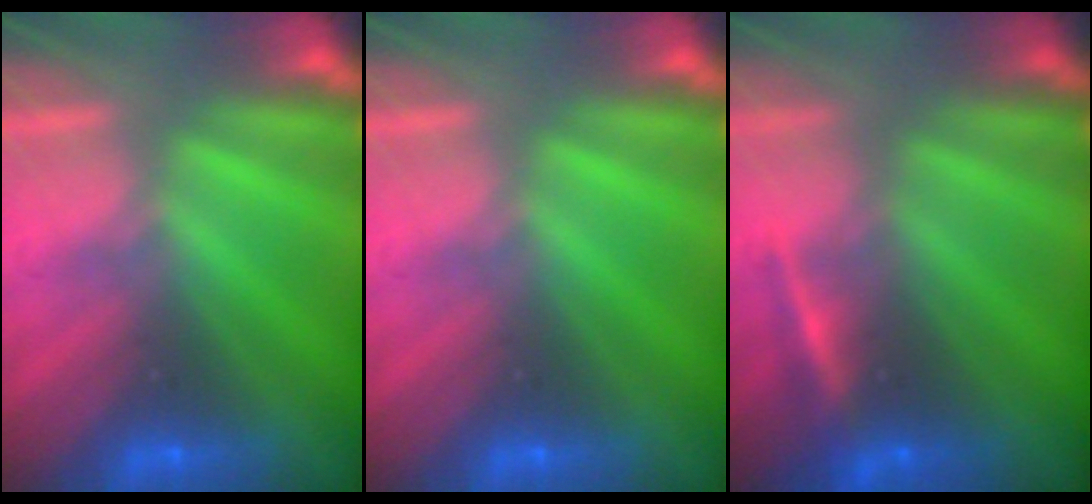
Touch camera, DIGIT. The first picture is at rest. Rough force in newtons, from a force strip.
{"total": 0.0}
{"total": 5.3}